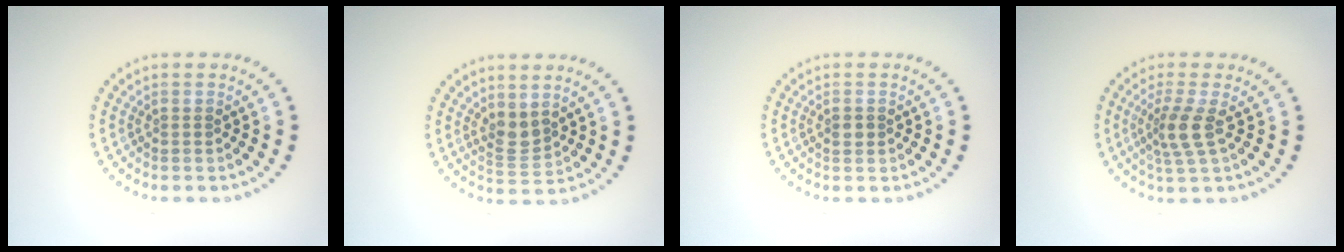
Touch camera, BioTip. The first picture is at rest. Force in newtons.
{"total": 2.2, "press": 1.8, "slide": 1.3}
{"total": 1.2, "press": 1.2, "slide": 0.1}
{"total": 2.8, "press": 2.1, "slide": 1.9}